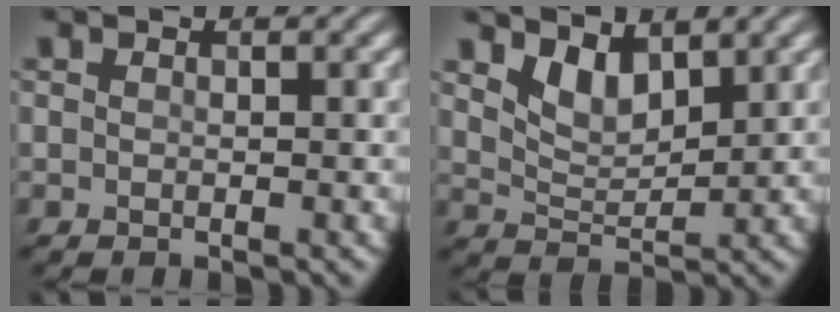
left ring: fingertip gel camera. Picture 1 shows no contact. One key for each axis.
{"total": 3.0, "fx": 2.2, "fy": 1.3, "fz": 1.7, "tx": -0.040, "ty": -0.012, "tz": 0.044}